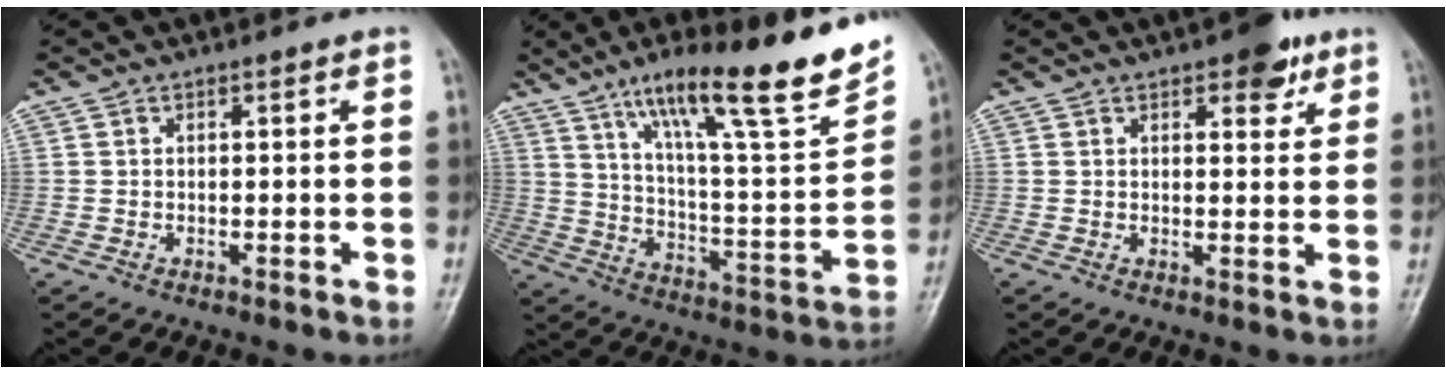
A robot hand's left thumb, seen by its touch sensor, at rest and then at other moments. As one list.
[{"total": 25.2, "force": [16.3, 4.3, 18.7], "torque": [-0.262, -0.054, 0.265]}, {"total": 5.7, "force": [3.5, 2.6, 3.8], "torque": [-0.026, -0.014, 0.041]}]